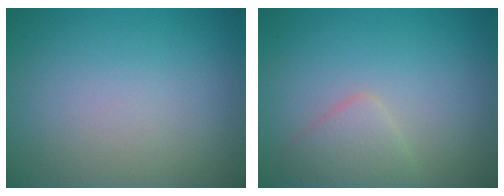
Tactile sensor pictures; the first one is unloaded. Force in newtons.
{"total": 2.3, "press": 2.3, "slide": 0.1}